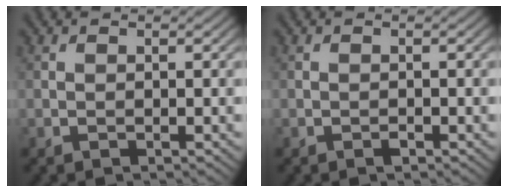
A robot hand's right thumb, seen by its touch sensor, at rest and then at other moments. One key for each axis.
{"total": 0.5, "fx": -0.4, "fy": 0.2, "fz": 0.3, "tx": -0.004, "ty": 0.000, "tz": -0.006}